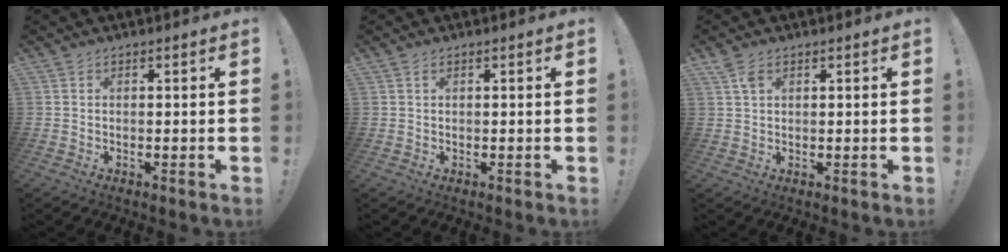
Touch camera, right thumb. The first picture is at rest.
{"total": 0.6, "force": [0.2, 0.0, 0.5], "torque": [-0.019, 0.004, 0.006]}
{"total": 3.3, "force": [1.9, 1.7, 2.1], "torque": [-0.045, 0.000, 0.035]}